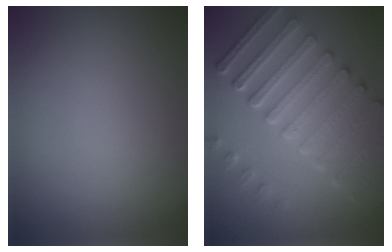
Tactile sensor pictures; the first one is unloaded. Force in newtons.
{"total": 7.9, "press": 6.0, "slide": 5.2}